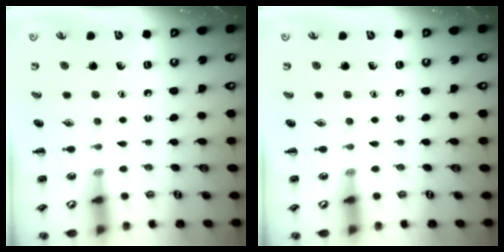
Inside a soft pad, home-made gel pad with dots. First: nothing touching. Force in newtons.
{"total": 0.0}